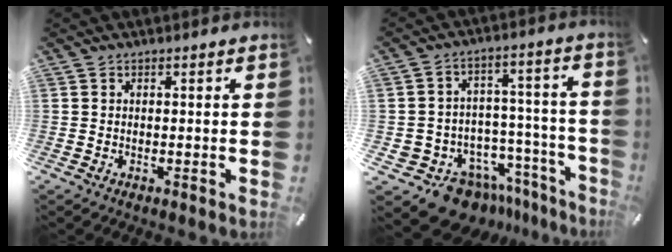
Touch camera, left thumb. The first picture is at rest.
{"total": 13.9, "force": [-9.7, 8.8, 4.7], "torque": [-0.064, 0.056, -0.153]}